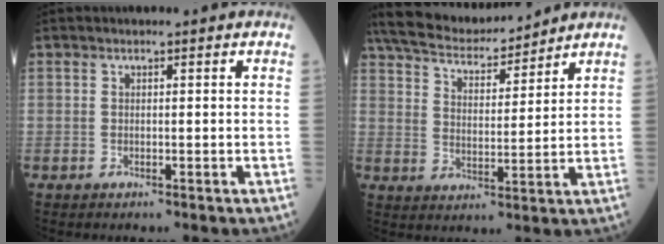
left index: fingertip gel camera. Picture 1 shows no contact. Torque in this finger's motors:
{"motor_torque": [0.89, -1.25, 0.07, 0.08]}